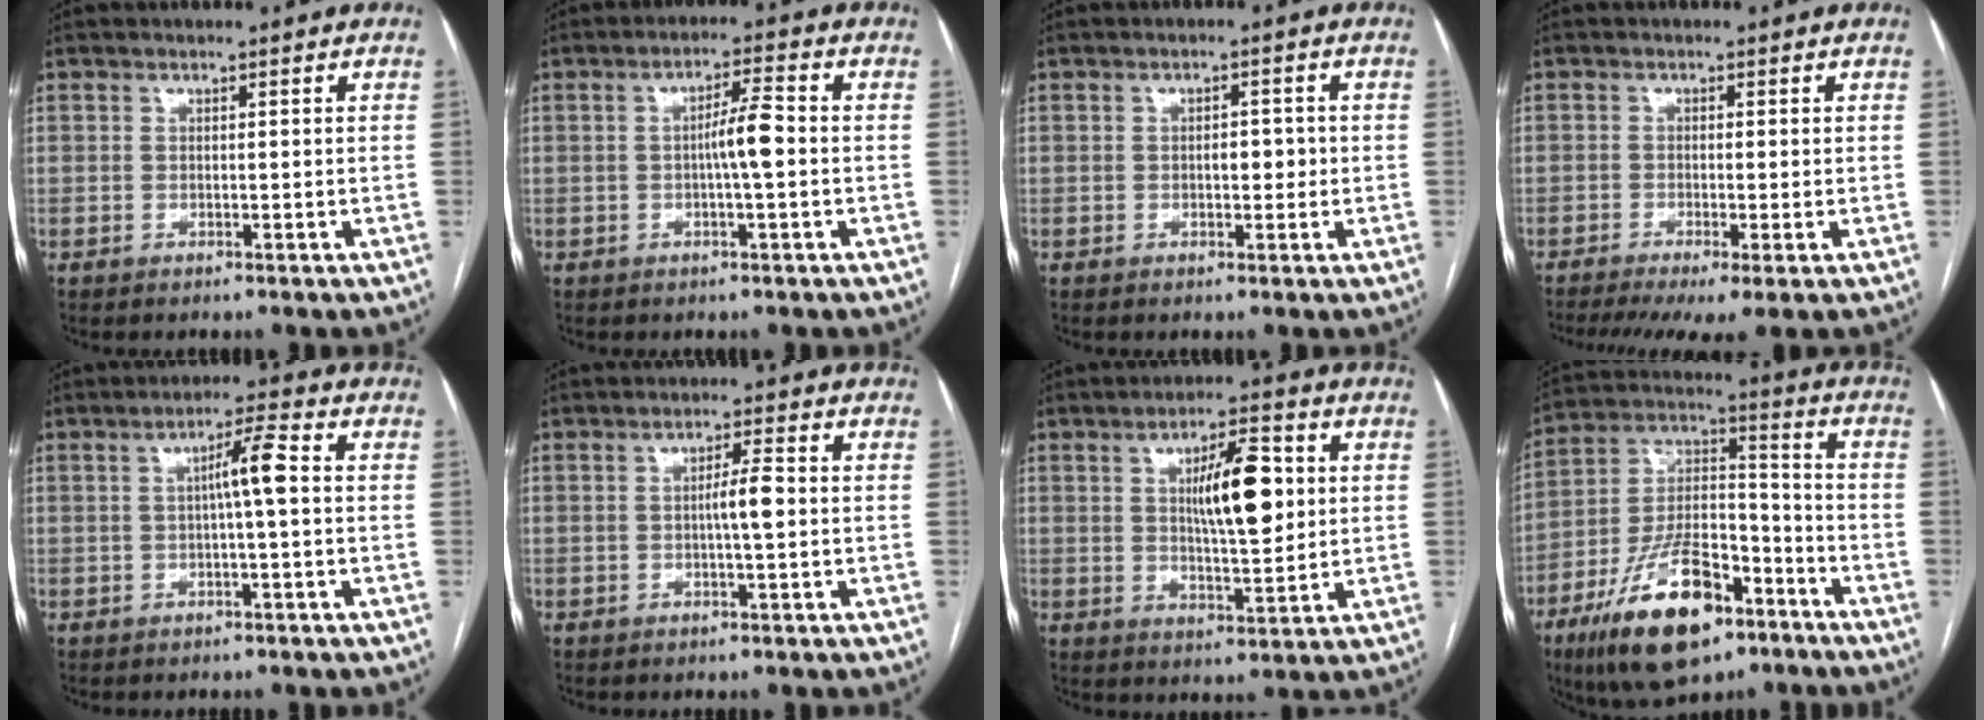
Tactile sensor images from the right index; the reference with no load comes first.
{"total": 4.7, "force": [-0.5, 0.2, 4.7], "torque": [-0.080, 0.008, -0.007]}
{"total": 2.4, "force": [-0.2, 1.2, 2.1], "torque": [-0.028, 0.005, -0.002]}
{"total": 7.3, "force": [-4.7, 1.0, 5.5], "torque": [-0.089, -0.012, -0.078]}
{"total": 4.7, "force": [0.4, 0.2, 4.6], "torque": [-0.078, 0.014, 0.005]}
{"total": 2.8, "force": [-0.2, 0.2, 2.8], "torque": [-0.048, 0.002, -0.003]}
{"total": 10.0, "force": [2.0, 2.5, 9.5], "torque": [-0.156, 0.006, 0.036]}
{"total": 19.6, "force": [-11.7, 7.8, 13.7], "torque": [-0.275, 0.006, -0.202]}